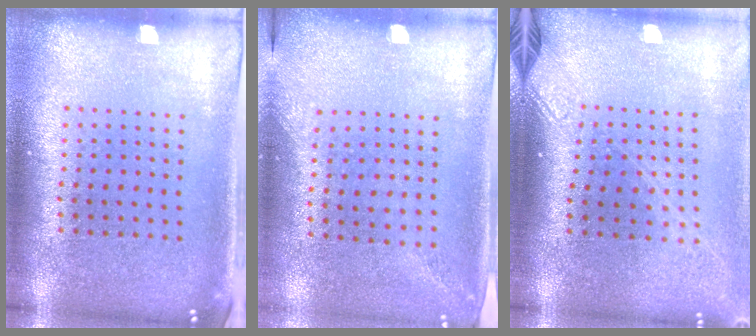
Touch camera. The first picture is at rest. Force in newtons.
{"total": 1.4, "press": 1.0, "slide": 1.0}
{"total": 2.1, "press": 1.6, "slide": 1.4}